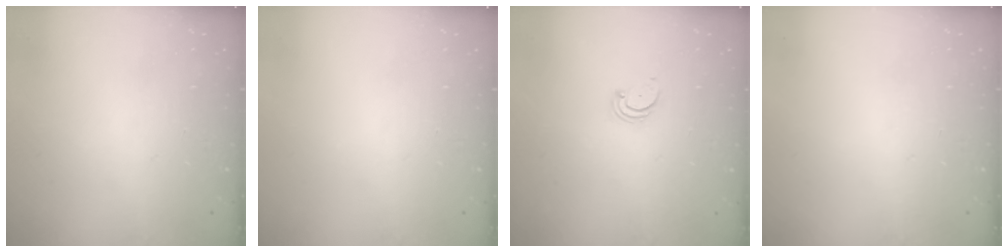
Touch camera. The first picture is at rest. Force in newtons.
{"total": 0.0}
{"total": 2.2, "press": 2.2, "slide": 0.2}
{"total": 0.0}